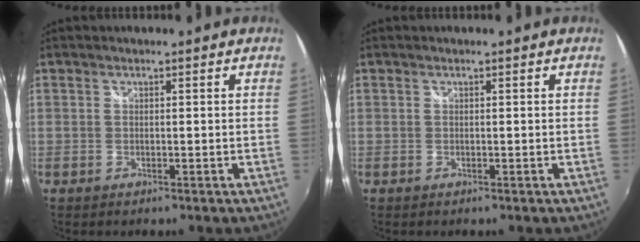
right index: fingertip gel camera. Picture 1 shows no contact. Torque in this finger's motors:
{"motor_torque": [-0.12, 0.12, 0.00, 0.00]}